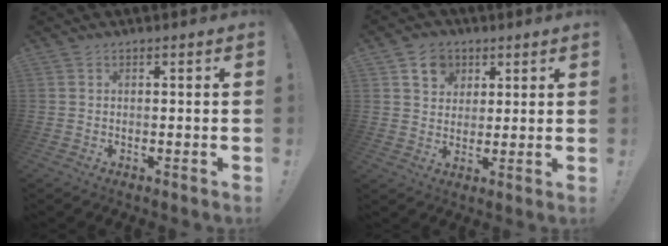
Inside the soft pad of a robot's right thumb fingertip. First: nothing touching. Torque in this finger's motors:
{"motor_torque": [-0.07, 0.38, 0.03, -0.01, 0.23]}